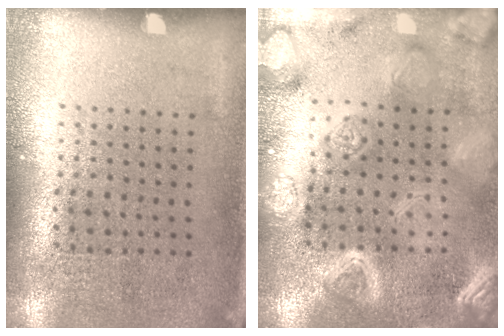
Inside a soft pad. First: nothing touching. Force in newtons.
{"total": 5.4, "press": 5.4, "slide": 0.6}